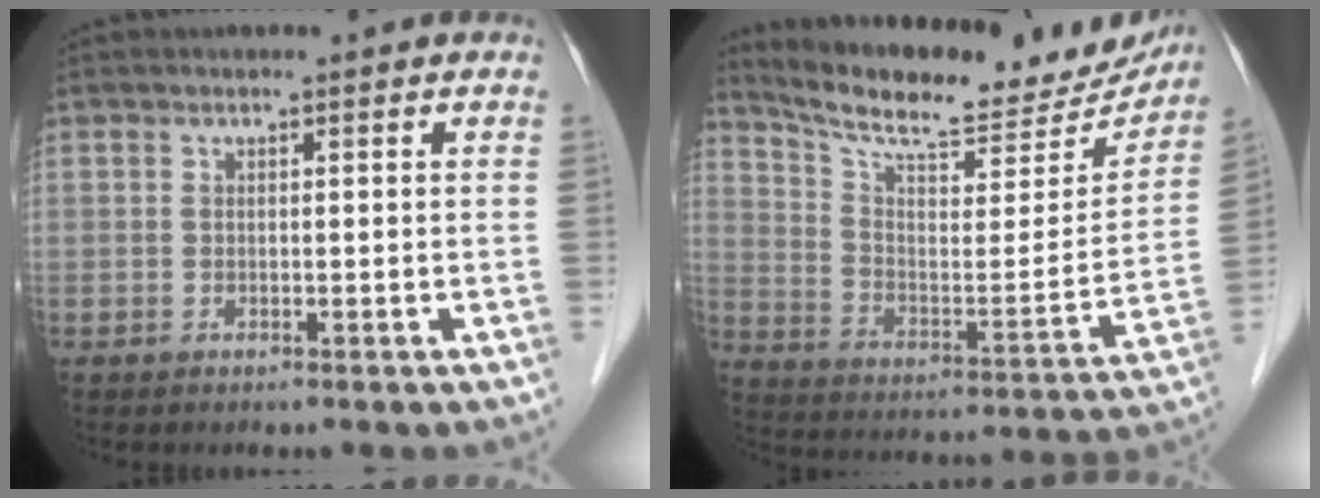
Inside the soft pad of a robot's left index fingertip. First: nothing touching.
{"total": 22.3, "force": [20.4, 4.9, 7.6], "torque": [-0.117, -0.036, 0.286]}